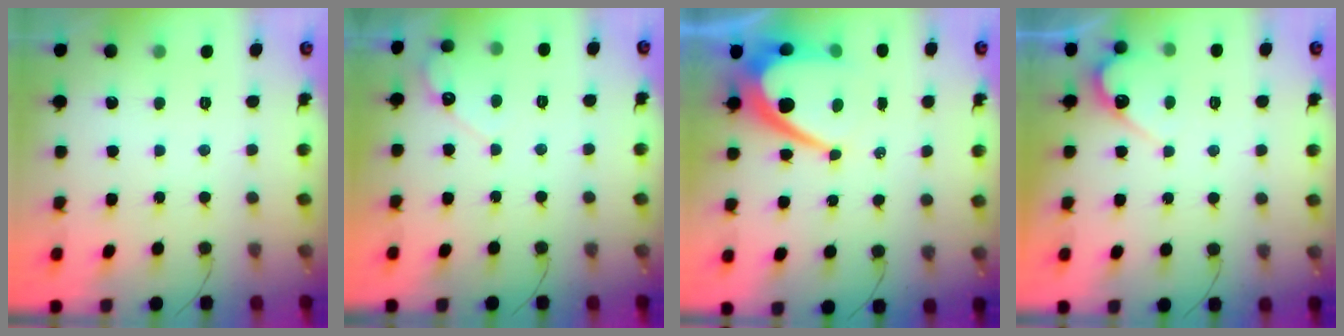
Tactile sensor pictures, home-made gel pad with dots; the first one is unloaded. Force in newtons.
{"total": 3.8, "press": 3.8, "slide": 0.3}
{"total": 13.0, "press": 13.0, "slide": 0.8}
{"total": 5.7, "press": 5.7, "slide": 0.6}